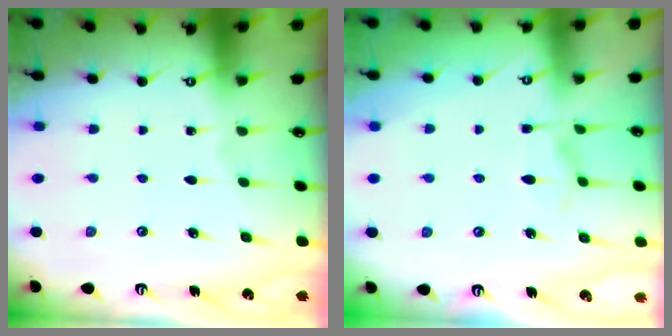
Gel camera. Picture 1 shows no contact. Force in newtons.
{"total": 1.2, "press": 0.8, "slide": 0.9}